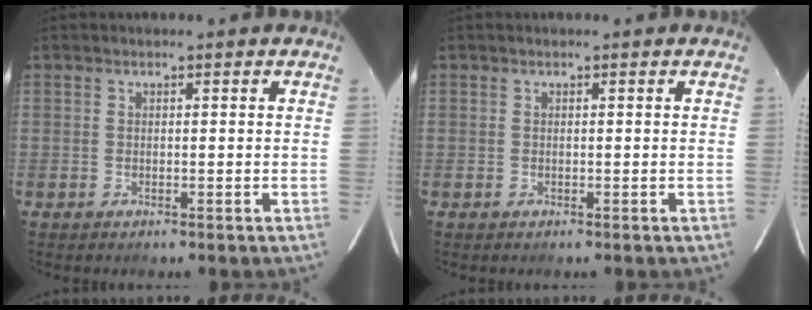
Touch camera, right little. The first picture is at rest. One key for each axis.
{"total": 0.0}